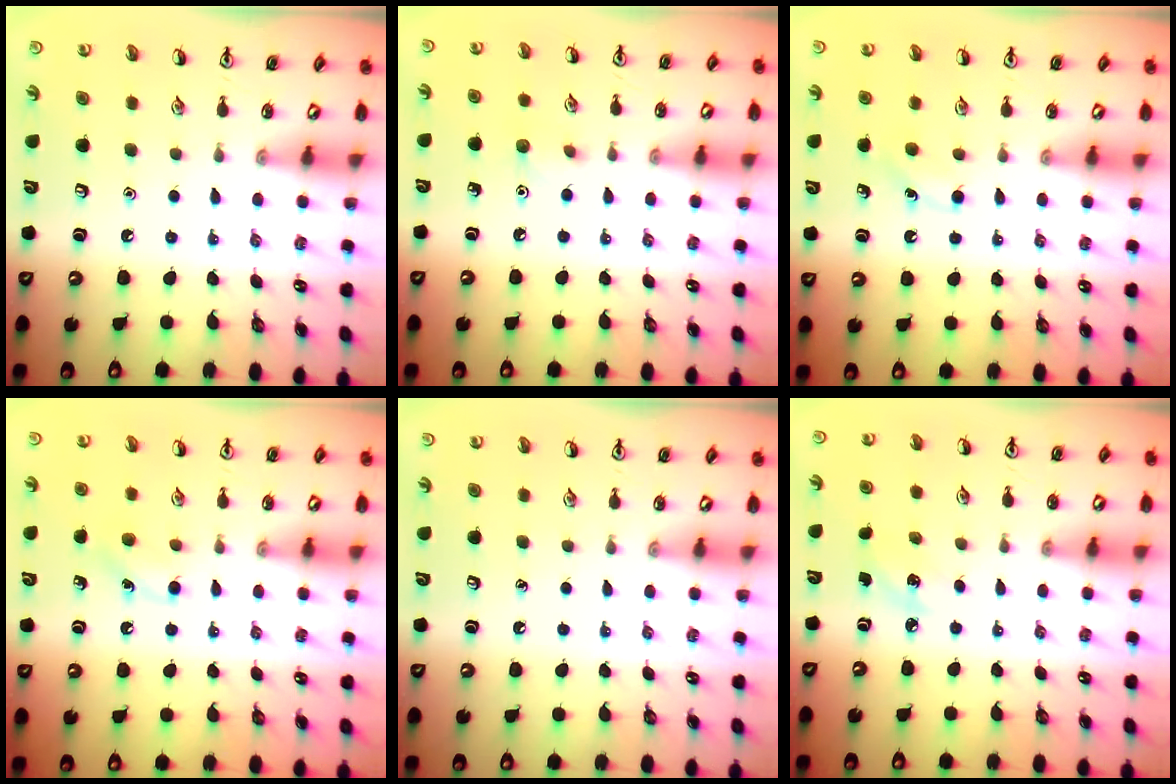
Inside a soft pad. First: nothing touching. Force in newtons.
{"total": 5.1, "press": 5.0, "slide": 1.2}
{"total": 4.3, "press": 4.0, "slide": 1.4}
{"total": 6.0, "press": 5.7, "slide": 1.7}
{"total": 0.0}
{"total": 4.1, "press": 3.8, "slide": 1.4}